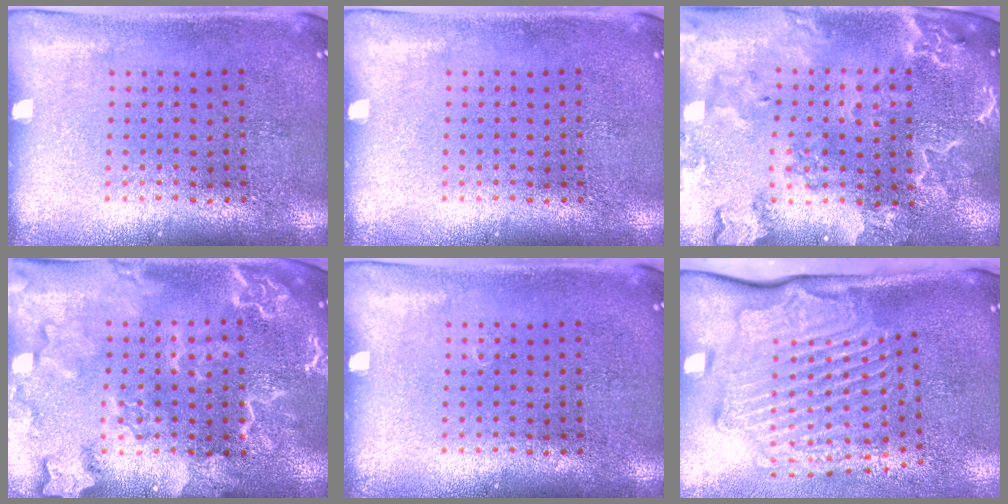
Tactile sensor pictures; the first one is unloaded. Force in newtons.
{"total": 0.0}
{"total": 2.9, "press": 2.7, "slide": 1.1}
{"total": 2.8, "press": 2.8, "slide": 0.4}
{"total": 0.0}
{"total": 3.1, "press": 2.3, "slide": 2.1}